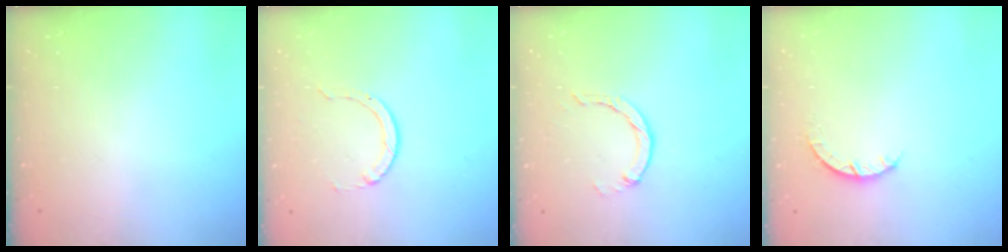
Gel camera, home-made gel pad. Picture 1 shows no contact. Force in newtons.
{"total": 2.0, "press": 2.0, "slide": 0.2}
{"total": 2.9, "press": 2.9, "slide": 0.4}
{"total": 3.2, "press": 3.2, "slide": 0.4}